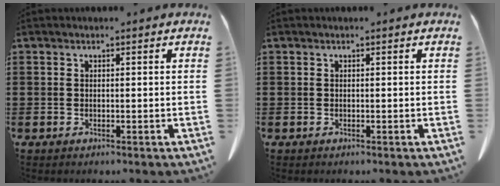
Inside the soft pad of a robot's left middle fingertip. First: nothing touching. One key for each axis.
{"total": 0.0}